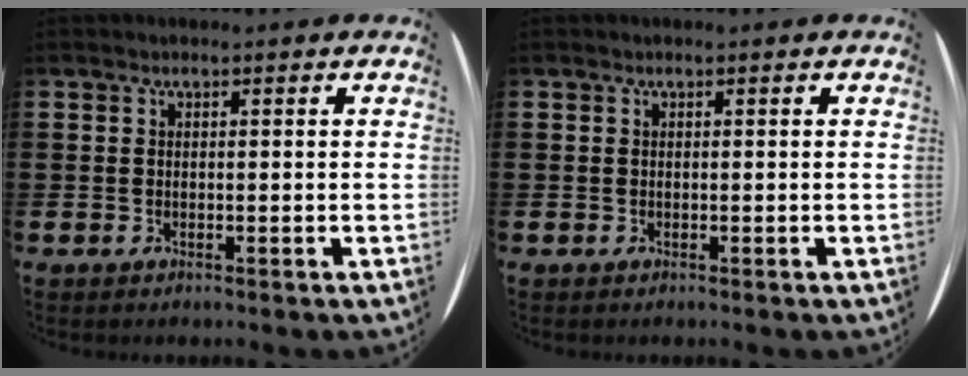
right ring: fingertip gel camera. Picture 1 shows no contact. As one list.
[{"total": 0.0}]